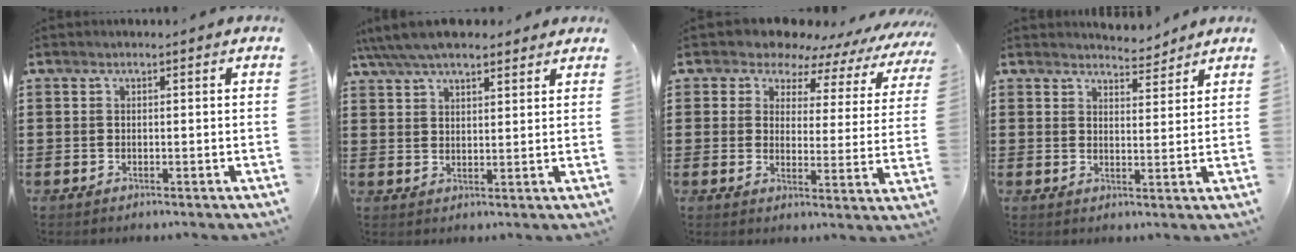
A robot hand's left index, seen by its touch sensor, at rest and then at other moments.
{"total": 6.4, "force": [5.5, 1.7, 2.7], "torque": [-0.070, -0.004, 0.102]}
{"total": 5.9, "force": [5.3, 2.2, 1.3], "torque": [-0.059, -0.032, 0.090]}
{"total": 3.6, "force": [3.6, 0.4, 0.1], "torque": [-0.005, -0.017, 0.064]}